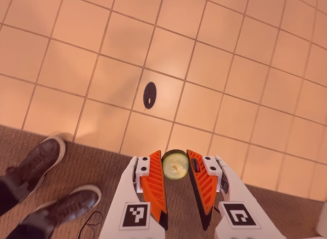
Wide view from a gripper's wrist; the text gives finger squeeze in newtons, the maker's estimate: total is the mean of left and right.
{"total": 6.3, "left": 6.1, "right": 6.5}